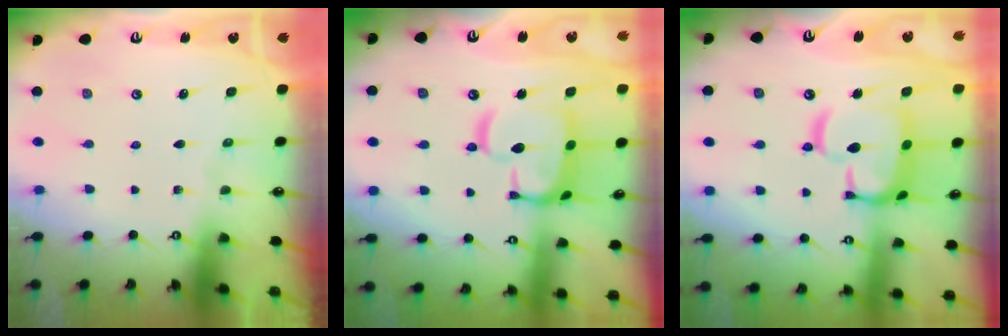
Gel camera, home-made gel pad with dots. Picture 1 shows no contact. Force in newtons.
{"total": 11.1, "press": 11.1, "slide": 1.4}
{"total": 11.8, "press": 11.7, "slide": 1.3}